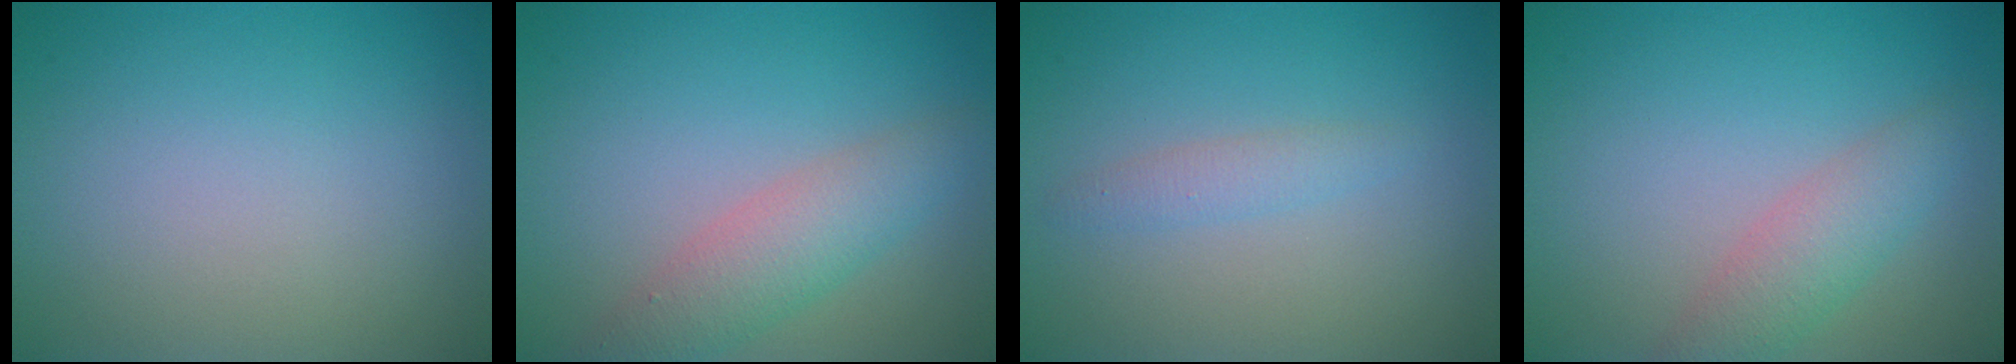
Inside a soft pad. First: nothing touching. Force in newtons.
{"total": 4.0, "press": 4.0, "slide": 0.1}
{"total": 1.4, "press": 1.4, "slide": 0.0}
{"total": 3.2, "press": 3.2, "slide": 0.2}